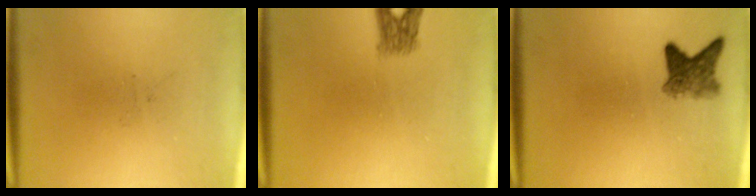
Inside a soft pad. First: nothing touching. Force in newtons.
{"total": 2.5}
{"total": 3.7}